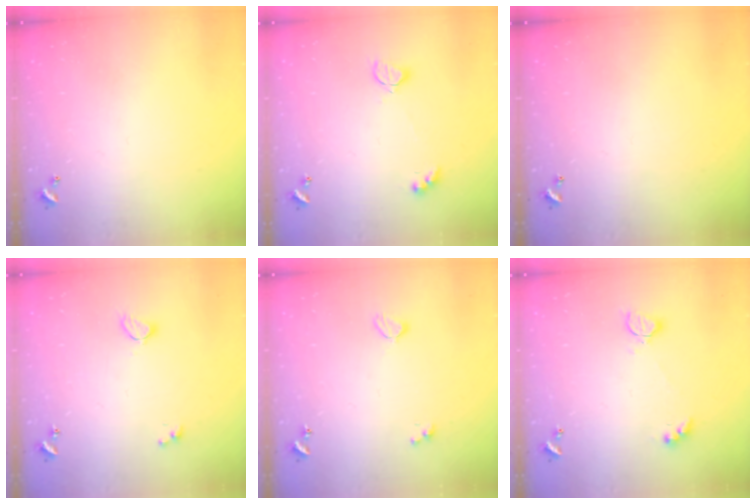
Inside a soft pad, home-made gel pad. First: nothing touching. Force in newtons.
{"total": 2.1, "press": 2.1, "slide": 0.5}
{"total": 0.0}
{"total": 2.0, "press": 2.0, "slide": 0.5}
{"total": 2.1, "press": 2.0, "slide": 0.6}
{"total": 2.5, "press": 2.5, "slide": 0.6}